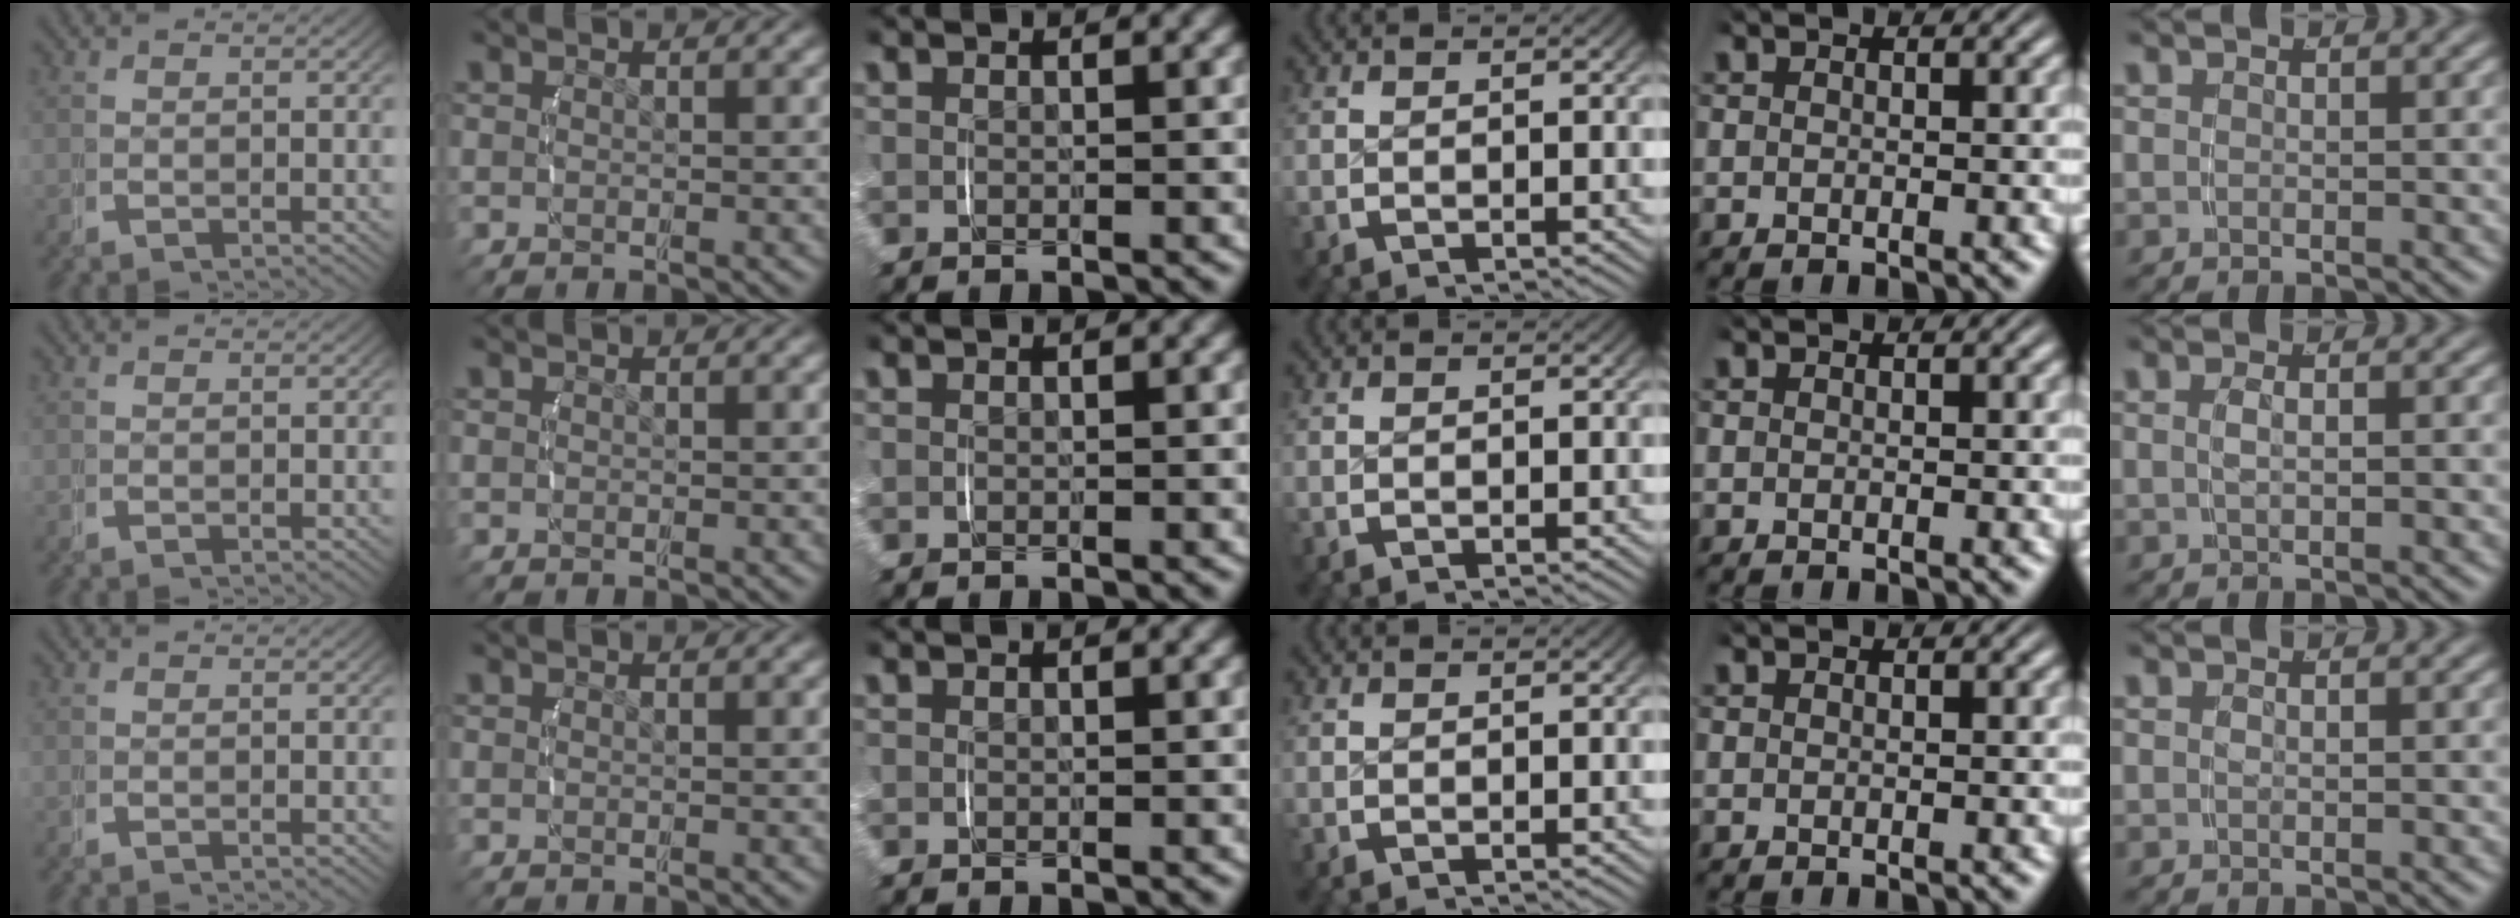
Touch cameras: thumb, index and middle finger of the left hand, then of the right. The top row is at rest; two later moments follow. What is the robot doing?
{"motion": "lift_and_place", "object": "jewelry box"}